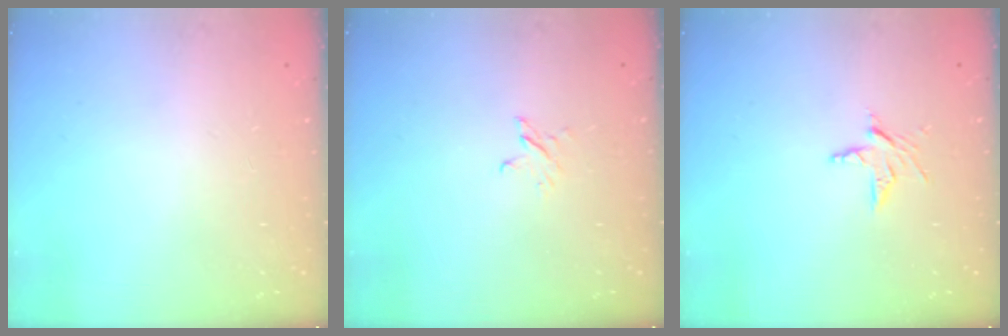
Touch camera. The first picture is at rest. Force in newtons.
{"total": 2.4, "press": 2.4, "slide": 0.3}
{"total": 4.8, "press": 4.7, "slide": 0.3}